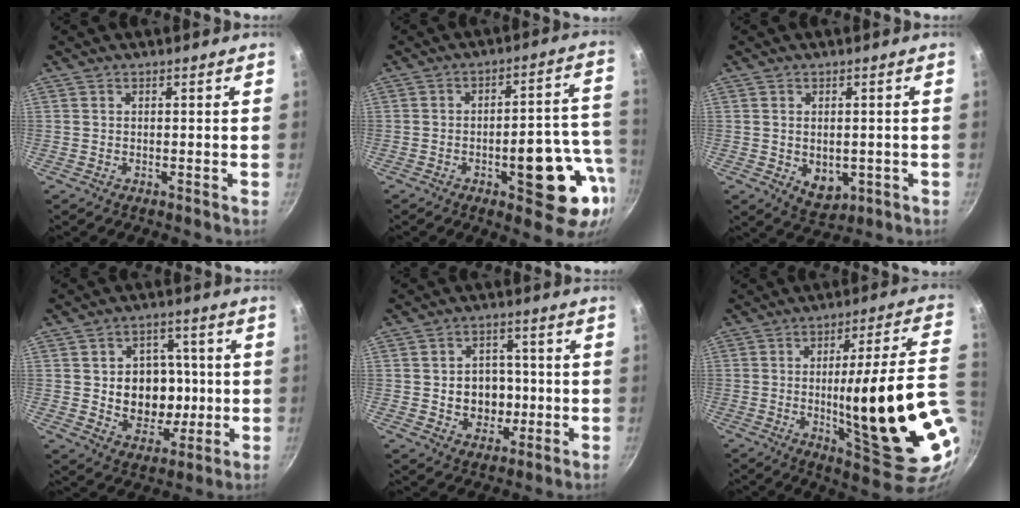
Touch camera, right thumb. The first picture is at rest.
{"total": 16.8, "force": [-5.3, 6.7, 14.5], "torque": [-0.139, 0.034, -0.068]}
{"total": 5.9, "force": [-0.8, 4.2, 4.0], "torque": [-0.047, -0.007, 0.002]}
{"total": 13.1, "force": [-0.2, 10.8, 7.4], "torque": [-0.070, 0.006, 0.008]}
{"total": 9.0, "force": [-0.7, 7.5, 4.9], "torque": [-0.043, 0.009, -0.004]}
{"total": 25.7, "force": [-2.9, 5.3, 25.0], "torque": [-0.337, -0.005, -0.023]}